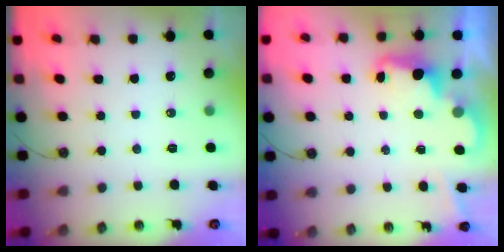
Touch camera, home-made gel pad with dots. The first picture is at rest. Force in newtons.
{"total": 2.4, "press": 2.3, "slide": 0.5}